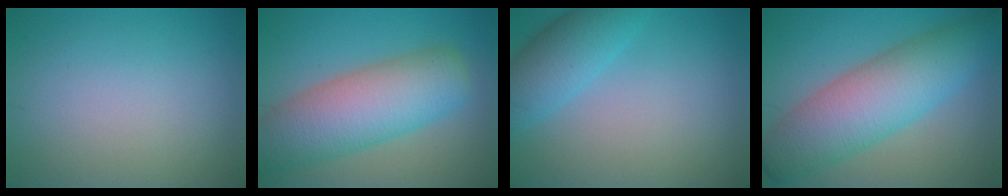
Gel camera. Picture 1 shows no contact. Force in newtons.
{"total": 9.3, "press": 9.3, "slide": 0.5}
{"total": 4.5, "press": 4.5, "slide": 0.3}
{"total": 9.1, "press": 9.1, "slide": 0.2}